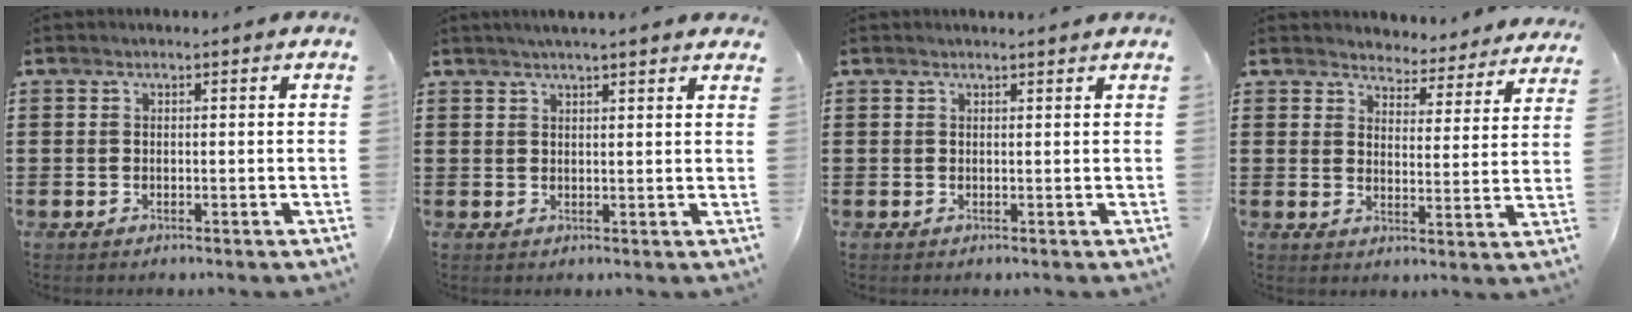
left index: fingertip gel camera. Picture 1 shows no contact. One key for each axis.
{"total": 2.1, "fx": 1.9, "fy": -0.1, "fz": 0.9, "tx": -0.022, "ty": 0.001, "tz": 0.035}
{"total": 0.7, "fx": 0.7, "fy": 0.0, "fz": 0.3, "tx": -0.007, "ty": -0.002, "tz": 0.013}
{"total": 4.2, "fx": 4.1, "fy": 0.5, "fz": -0.2, "tx": -0.015, "ty": -0.034, "tz": 0.069}